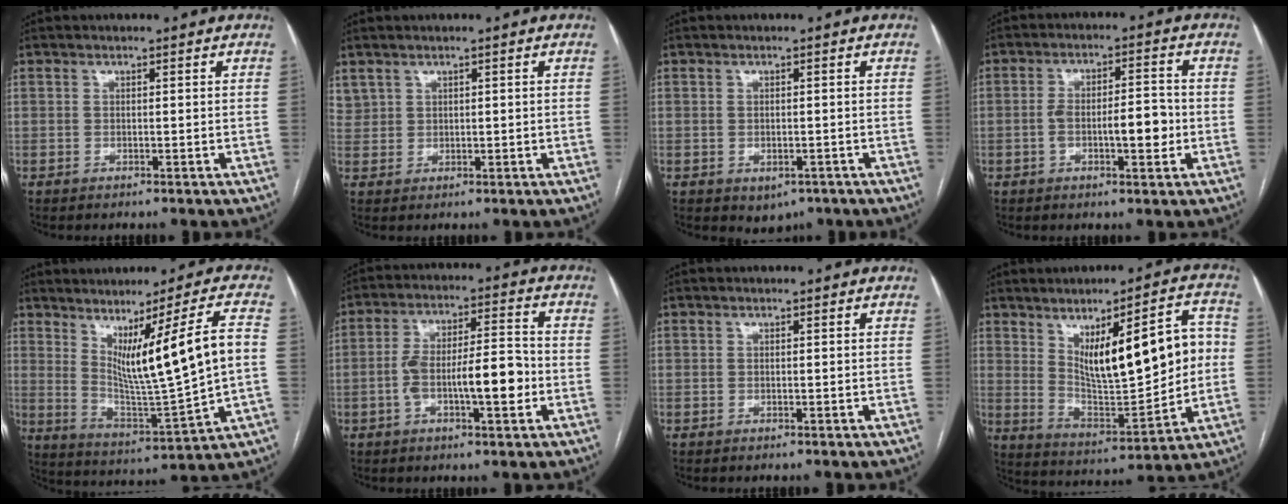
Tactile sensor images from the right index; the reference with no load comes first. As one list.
[{"total": 2.4, "force": [1.6, 1.8, 0.4], "torque": [-0.010, 0.012, 0.041]}, {"total": 3.0, "force": [-1.4, 2.2, 1.6], "torque": [-0.013, 0.000, -0.008]}, {"total": 7.4, "force": [-1.5, 2.2, 7.0], "torque": [-0.120, 0.015, -0.023]}, {"total": 14.7, "force": [2.4, -0.5, 14.5], "torque": [-0.240, -0.018, 0.051]}, {"total": 10.9, "force": [-2.7, 2.6, 10.3], "torque": [-0.179, 0.021, -0.042]}, {"total": 0.0}, {"total": 17.3, "force": [3.0, 4.9, 16.4], "torque": [-0.250, 0.015, 0.062]}]